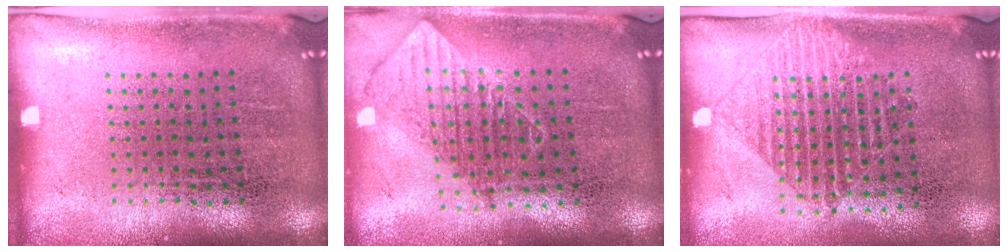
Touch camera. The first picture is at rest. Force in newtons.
{"total": 1.0, "press": 0.9, "slide": 0.3}
{"total": 1.4, "press": 1.3, "slide": 0.7}